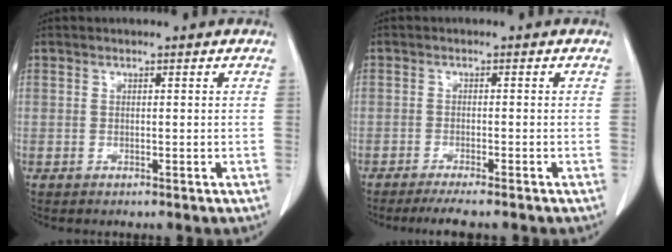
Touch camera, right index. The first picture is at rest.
{"total": 5.5, "force": [-4.6, 0.1, 2.9], "torque": [-0.035, -0.010, -0.070]}